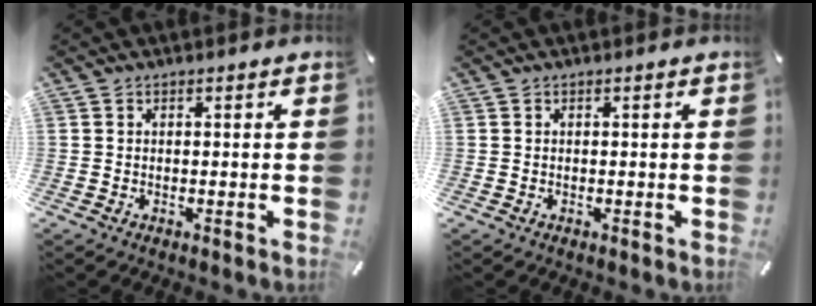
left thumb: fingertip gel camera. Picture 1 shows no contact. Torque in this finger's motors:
{"motor_torque": [0.00, 0.00, -0.02, 0.03, 0.00]}